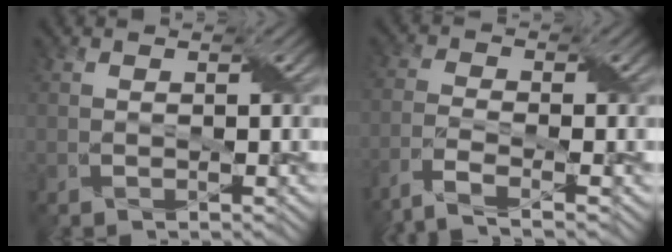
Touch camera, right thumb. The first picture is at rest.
{"total": 5.7, "force": [-4.1, 1.4, 3.7], "torque": [-0.072, -0.006, -0.089]}